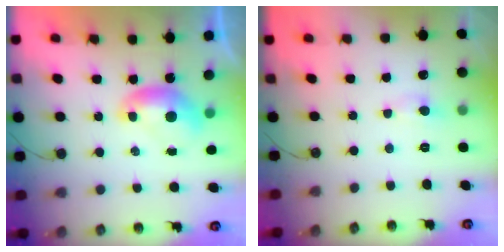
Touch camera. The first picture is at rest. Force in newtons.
{"total": 1.0, "press": 0.8, "slide": 0.6}